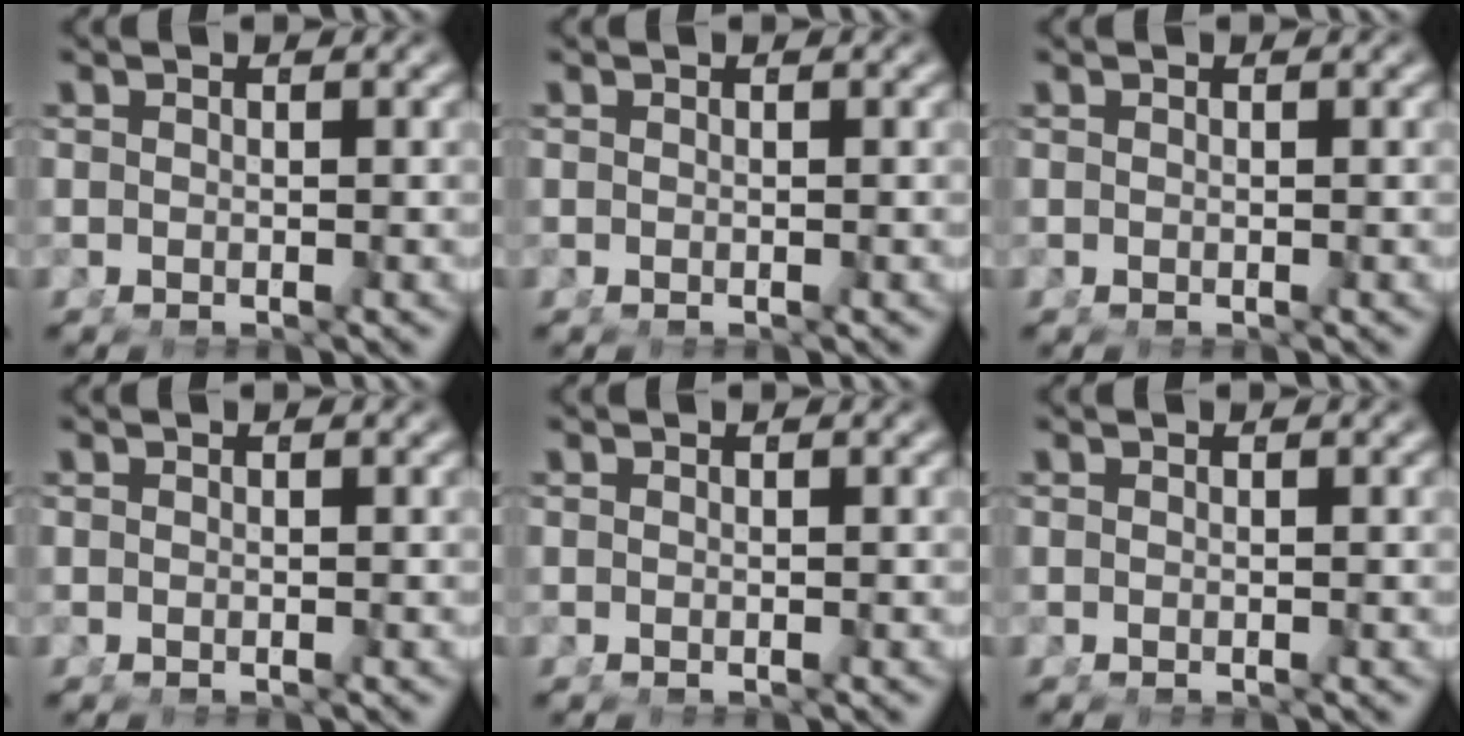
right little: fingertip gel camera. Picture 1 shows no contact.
{"total": 0.0}
{"total": 0.0}
{"total": 0.0}
{"total": 0.0}
{"total": 0.0}